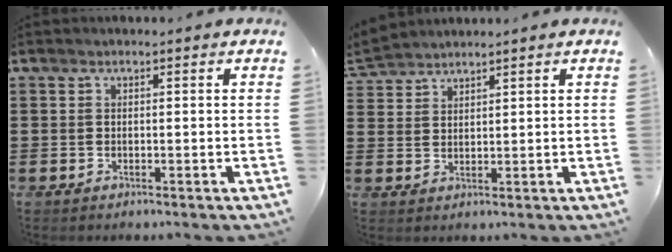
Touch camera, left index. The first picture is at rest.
{"total": 2.4, "force": [2.3, 0.3, -0.4], "torque": [0.000, -0.003, 0.047]}